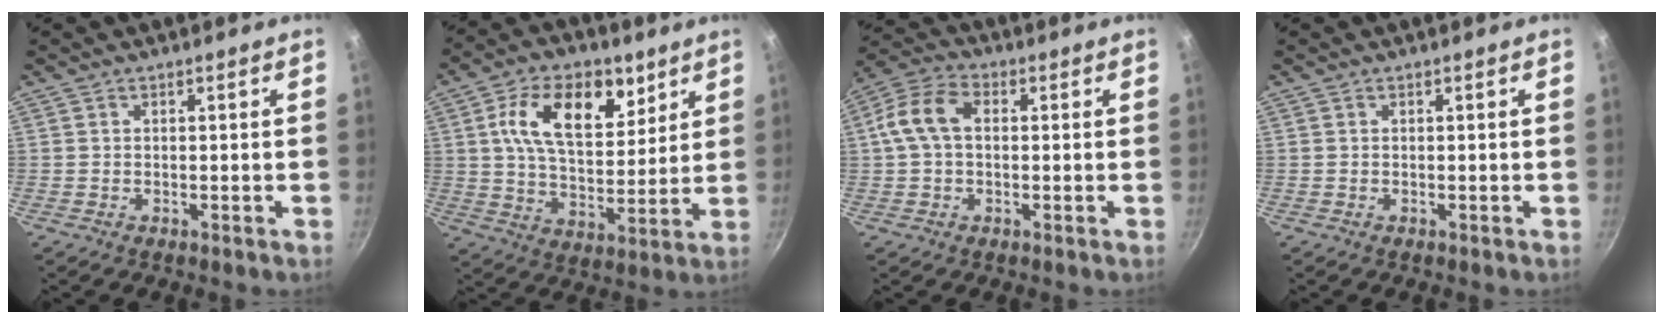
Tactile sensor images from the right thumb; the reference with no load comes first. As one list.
[{"total": 16.6, "force": [6.9, 9.6, 11.8], "torque": [-0.164, -0.022, 0.123]}, {"total": 8.9, "force": [1.0, 5.9, 6.7], "torque": [-0.138, 0.030, 0.014]}, {"total": 0.0}]